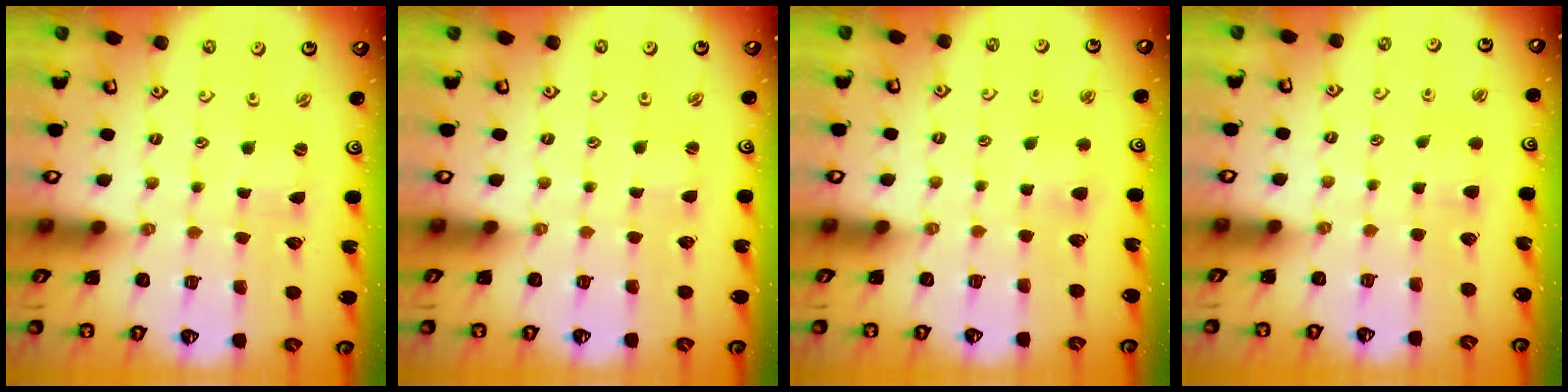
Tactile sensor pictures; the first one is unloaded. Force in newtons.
{"total": 0.0}
{"total": 3.8, "press": 3.7, "slide": 0.7}
{"total": 3.7, "press": 3.6, "slide": 0.4}